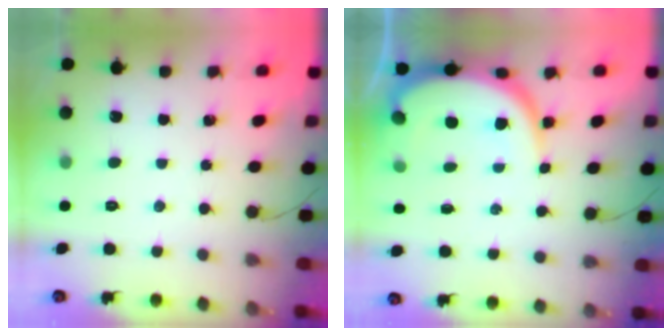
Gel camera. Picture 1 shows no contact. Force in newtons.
{"total": 10.9, "press": 10.8, "slide": 1.2}